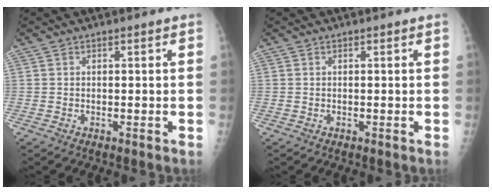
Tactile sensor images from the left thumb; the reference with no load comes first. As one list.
[{"total": 0.0}]